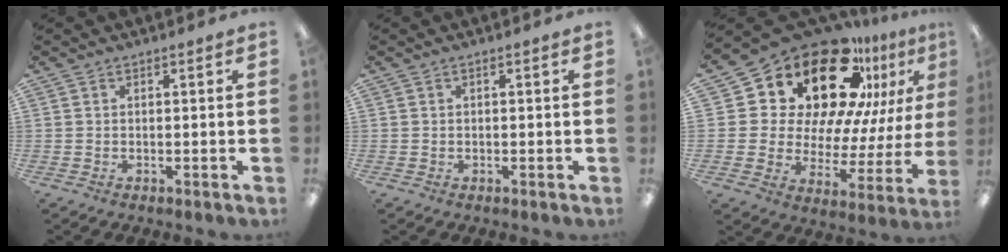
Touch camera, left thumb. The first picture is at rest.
{"total": 0.0}
{"total": 25.3, "force": [17.5, 13.0, 12.9], "torque": [-0.214, -0.130, 0.305]}